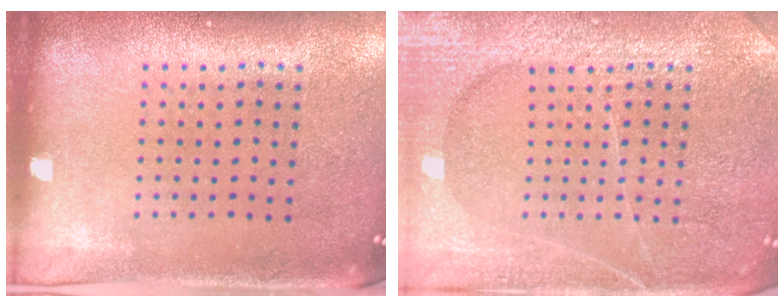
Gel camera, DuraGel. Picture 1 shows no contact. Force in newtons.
{"total": 3.7, "press": 3.7, "slide": 0.3}